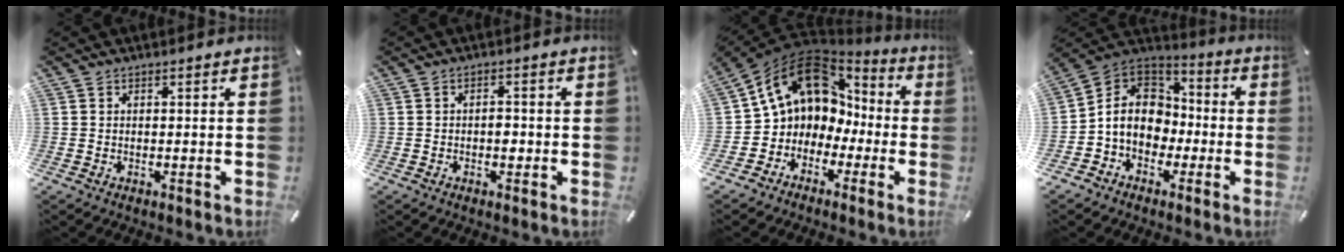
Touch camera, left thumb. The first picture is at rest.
{"total": 2.3, "force": [-0.6, 1.4, 1.7], "torque": [-0.024, 0.000, -0.014]}
{"total": 13.0, "force": [3.8, 11.2, 5.4], "torque": [-0.121, -0.023, 0.074]}
{"total": 11.8, "force": [-2.3, 10.2, 5.6], "torque": [-0.118, 0.018, -0.043]}